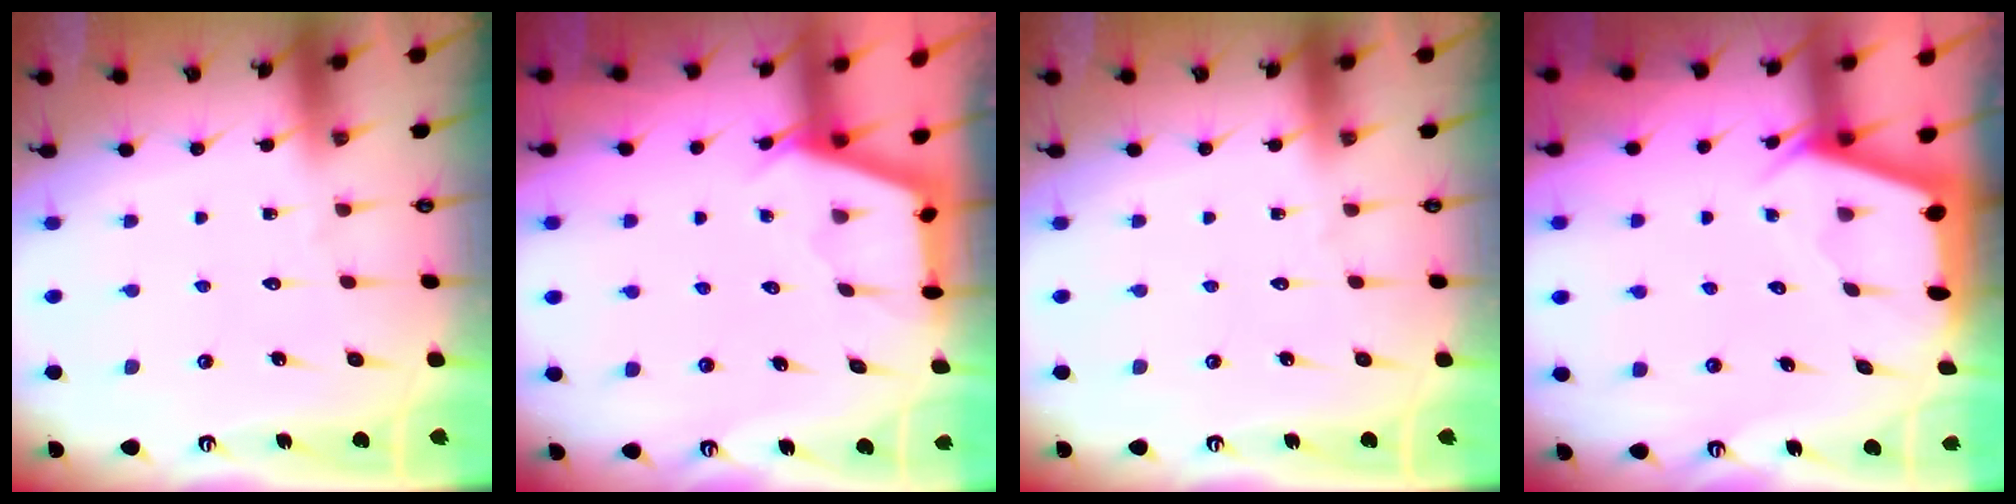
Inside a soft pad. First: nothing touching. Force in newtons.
{"total": 2.8, "press": 2.8, "slide": 0.3}
{"total": 0.0}
{"total": 2.4, "press": 2.3, "slide": 0.3}